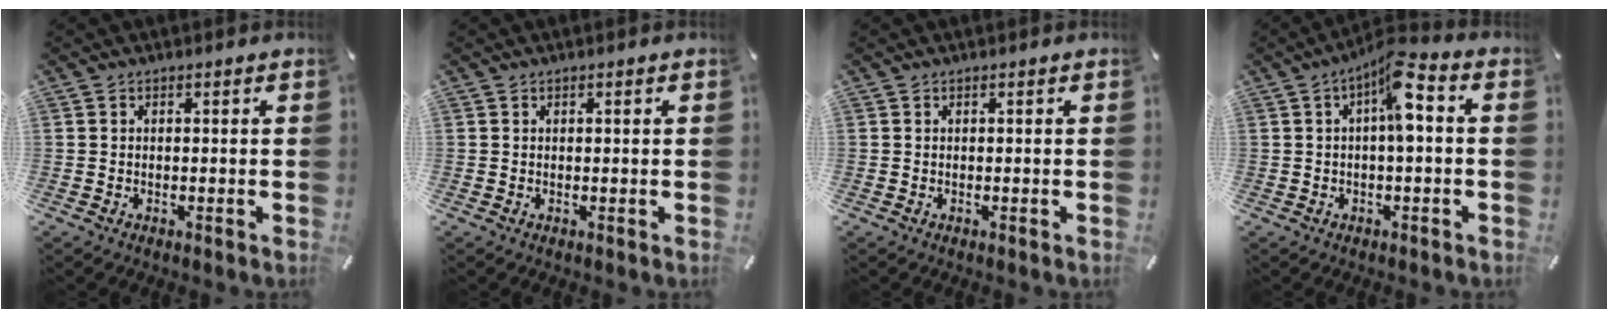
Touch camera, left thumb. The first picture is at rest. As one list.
[{"total": 0.0}, {"total": 0.0}, {"total": 8.6, "force": [1.2, 2.9, 8.0], "torque": [-0.135, -0.002, 0.018]}]